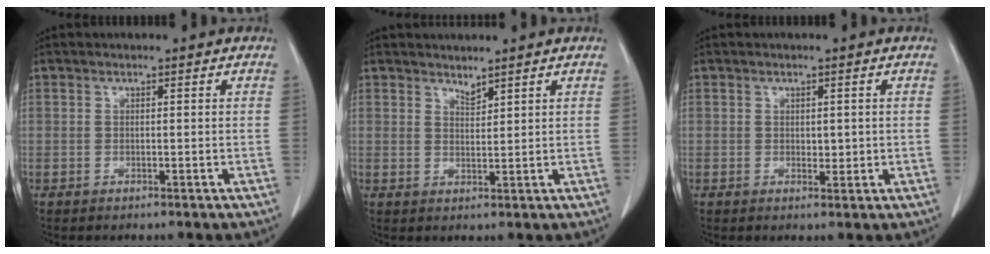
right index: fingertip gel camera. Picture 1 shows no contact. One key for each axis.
{"total": 1.6, "fx": 1.5, "fy": 0.1, "fz": 0.4, "tx": -0.007, "ty": -0.006, "tz": 0.031}
{"total": 1.7, "fx": 0.2, "fy": 1.0, "fz": 1.4, "tx": -0.018, "ty": -0.003, "tz": 0.006}